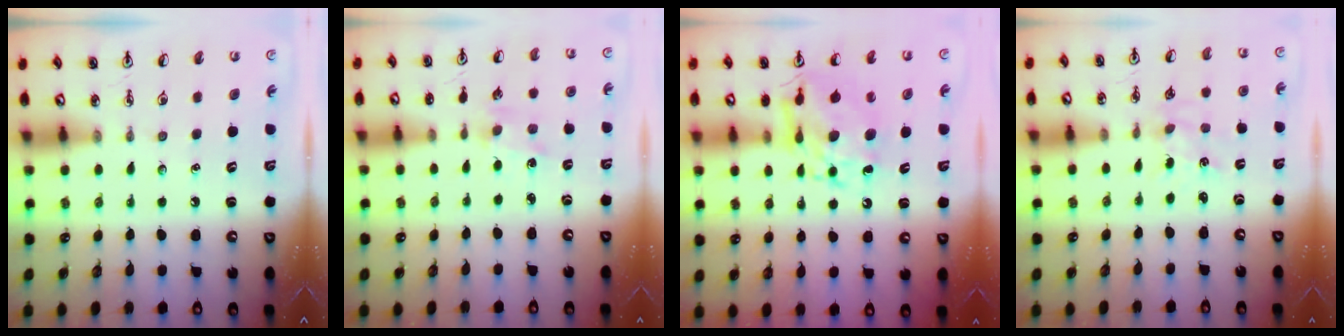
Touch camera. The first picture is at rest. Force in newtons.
{"total": 1.4, "press": 1.4, "slide": 0.3}
{"total": 11.5, "press": 11.4, "slide": 1.2}
{"total": 0.7, "press": 0.7, "slide": 0.1}